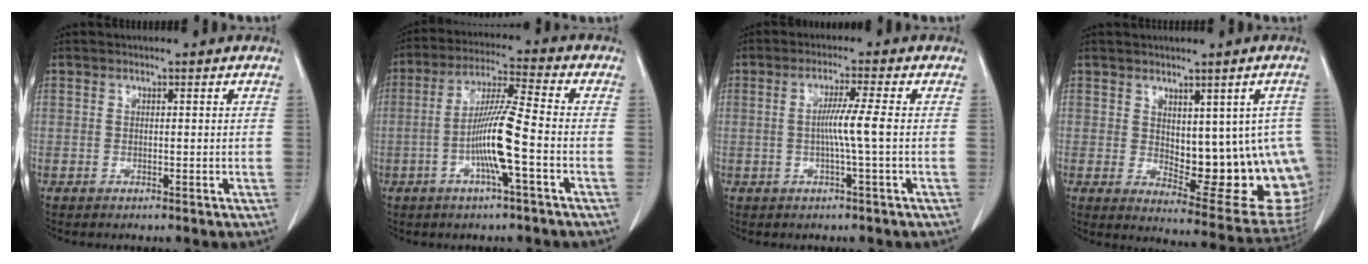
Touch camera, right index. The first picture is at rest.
{"total": 10.0, "force": [-2.7, -0.2, 9.6], "torque": [-0.188, 0.003, -0.052]}
{"total": 4.4, "force": [-0.4, -1.1, 4.2], "torque": [-0.076, 0.001, -0.006]}
{"total": 15.9, "force": [0.1, 7.2, 14.2], "torque": [-0.137, 0.004, 0.028]}